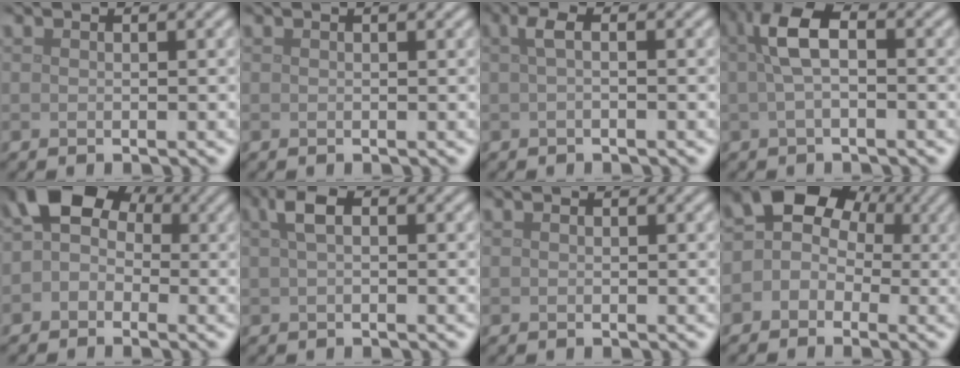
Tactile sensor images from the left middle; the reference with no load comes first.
{"total": 0.6, "force": [0.4, 0.1, 0.4], "torque": [-0.005, 0.003, 0.005]}
{"total": 1.6, "force": [0.2, 0.4, 1.5], "torque": [-0.032, 0.007, 0.003]}
{"total": 3.7, "force": [0.3, 1.4, 3.4], "torque": [-0.071, 0.012, 0.000]}
{"total": 6.4, "force": [0.7, 4.9, 4.1], "torque": [-0.049, 0.019, -0.008]}
{"total": 2.2, "force": [0.7, 1.0, 1.9], "torque": [-0.036, 0.010, 0.008]}
{"total": 0.0}
{"total": 6.6, "force": [1.2, 5.4, 3.6], "torque": [-0.042, 0.020, -0.017]}